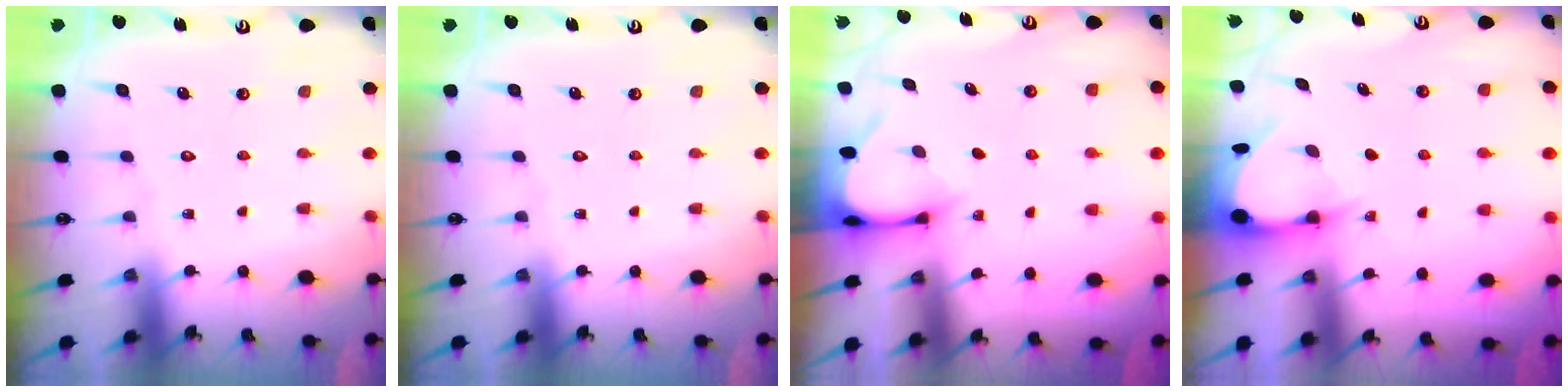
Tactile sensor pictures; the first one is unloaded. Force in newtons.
{"total": 0.0}
{"total": 3.2, "press": 3.2, "slide": 0.3}
{"total": 3.5, "press": 3.5, "slide": 0.5}